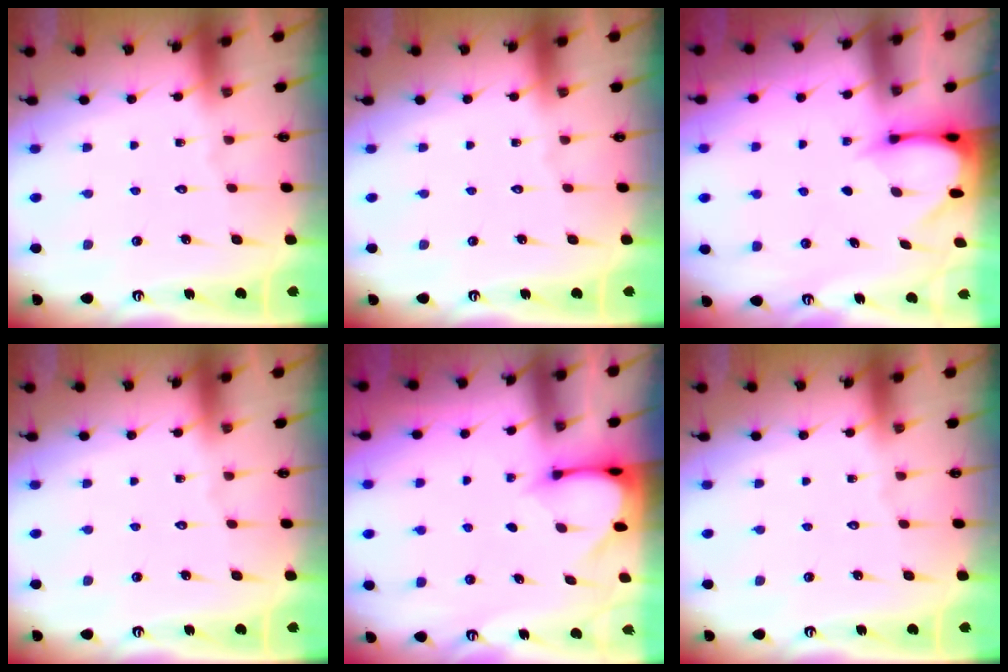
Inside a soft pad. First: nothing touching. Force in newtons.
{"total": 0.0}
{"total": 3.5, "press": 3.5, "slide": 0.3}
{"total": 0.0}
{"total": 3.4, "press": 3.3, "slide": 0.3}
{"total": 0.0}